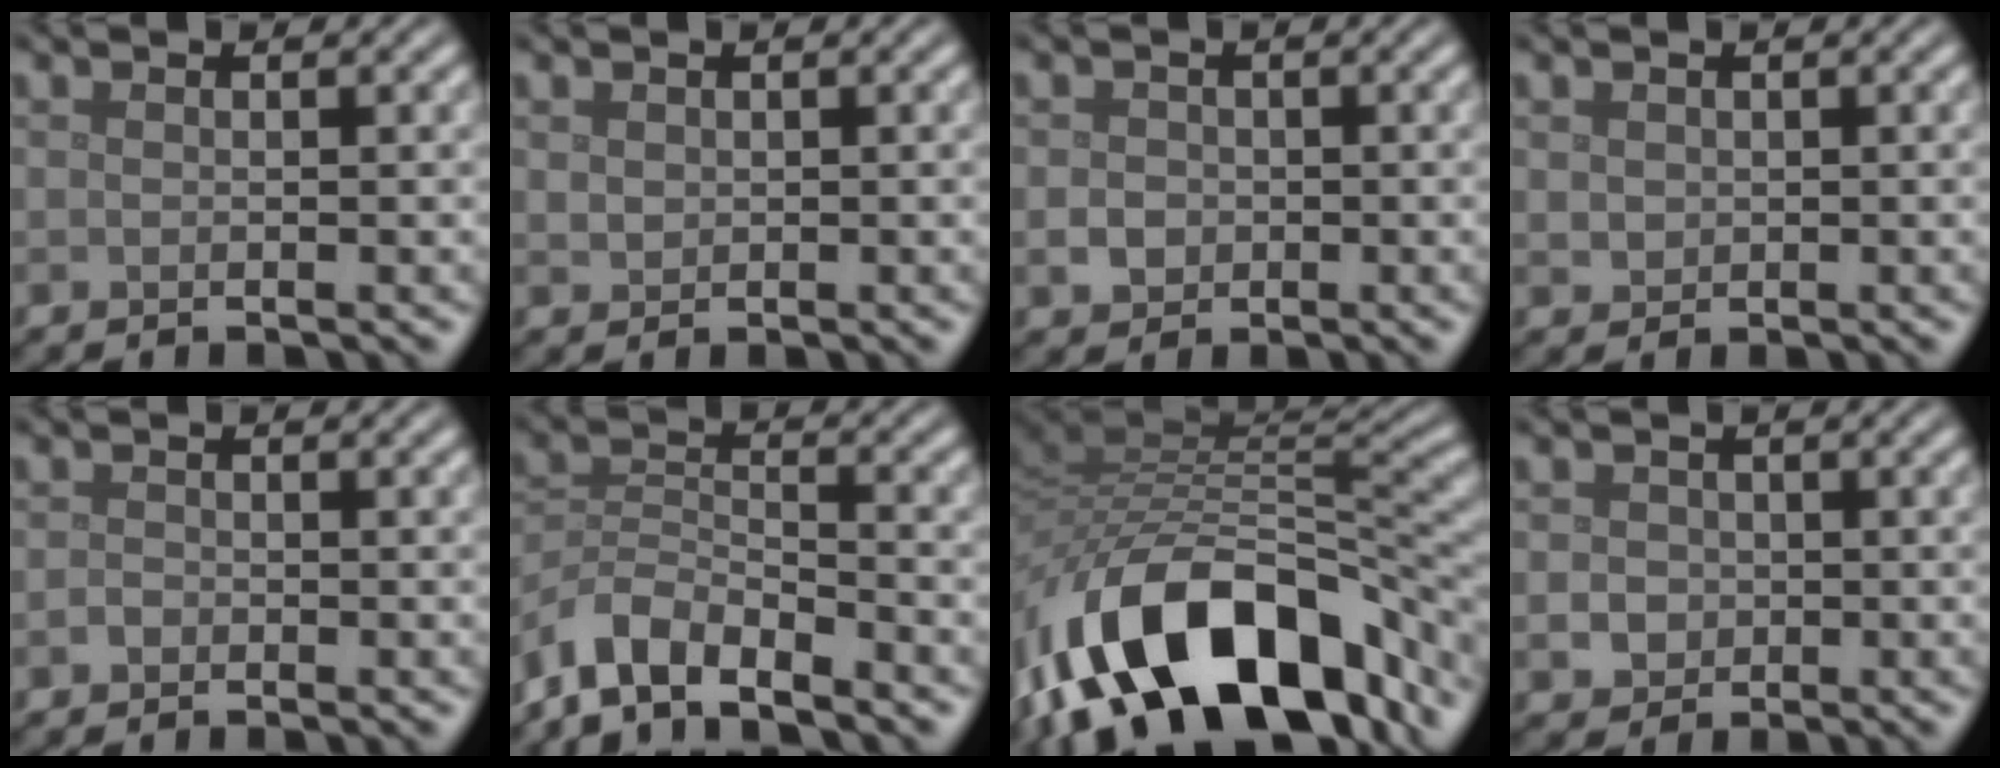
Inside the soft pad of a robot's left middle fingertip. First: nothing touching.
{"total": 0.8, "force": [0.4, 0.6, 0.2], "torque": [-0.005, -0.002, 0.011]}
{"total": 1.7, "force": [-0.3, 1.5, 0.6], "torque": [-0.006, -0.004, -0.008]}
{"total": 1.0, "force": [0.4, 0.8, 0.3], "torque": [-0.007, -0.003, 0.011]}
{"total": 0.7, "force": [-0.4, 0.5, 0.2], "torque": [-0.005, -0.002, -0.009]}
{"total": 5.3, "force": [-4.7, 1.4, 2.1], "torque": [-0.035, -0.004, -0.099]}
{"total": 16.1, "force": [-8.8, 8.5, 10.5], "torque": [-0.198, 0.007, -0.141]}
{"total": 2.0, "force": [-0.1, 1.9, 0.7], "torque": [-0.003, -0.004, -0.001]}